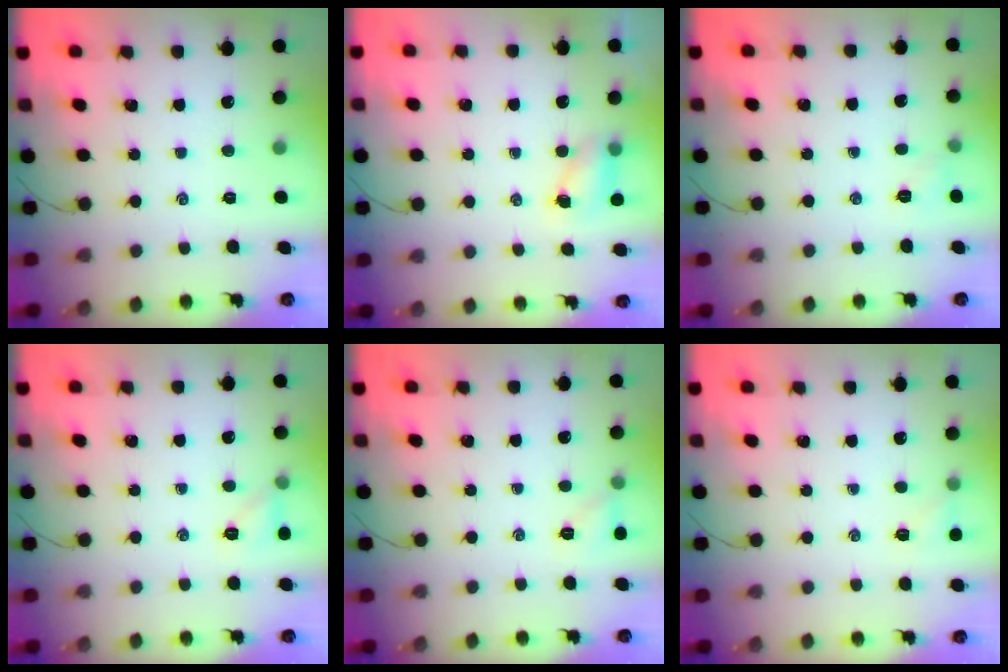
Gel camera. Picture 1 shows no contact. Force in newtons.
{"total": 4.9, "press": 4.8, "slide": 1.0}
{"total": 4.2, "press": 4.0, "slide": 1.2}
{"total": 6.6, "press": 6.4, "slide": 1.2}
{"total": 6.4, "press": 6.1, "slide": 1.9}
{"total": 5.5, "press": 5.3, "slide": 1.5}